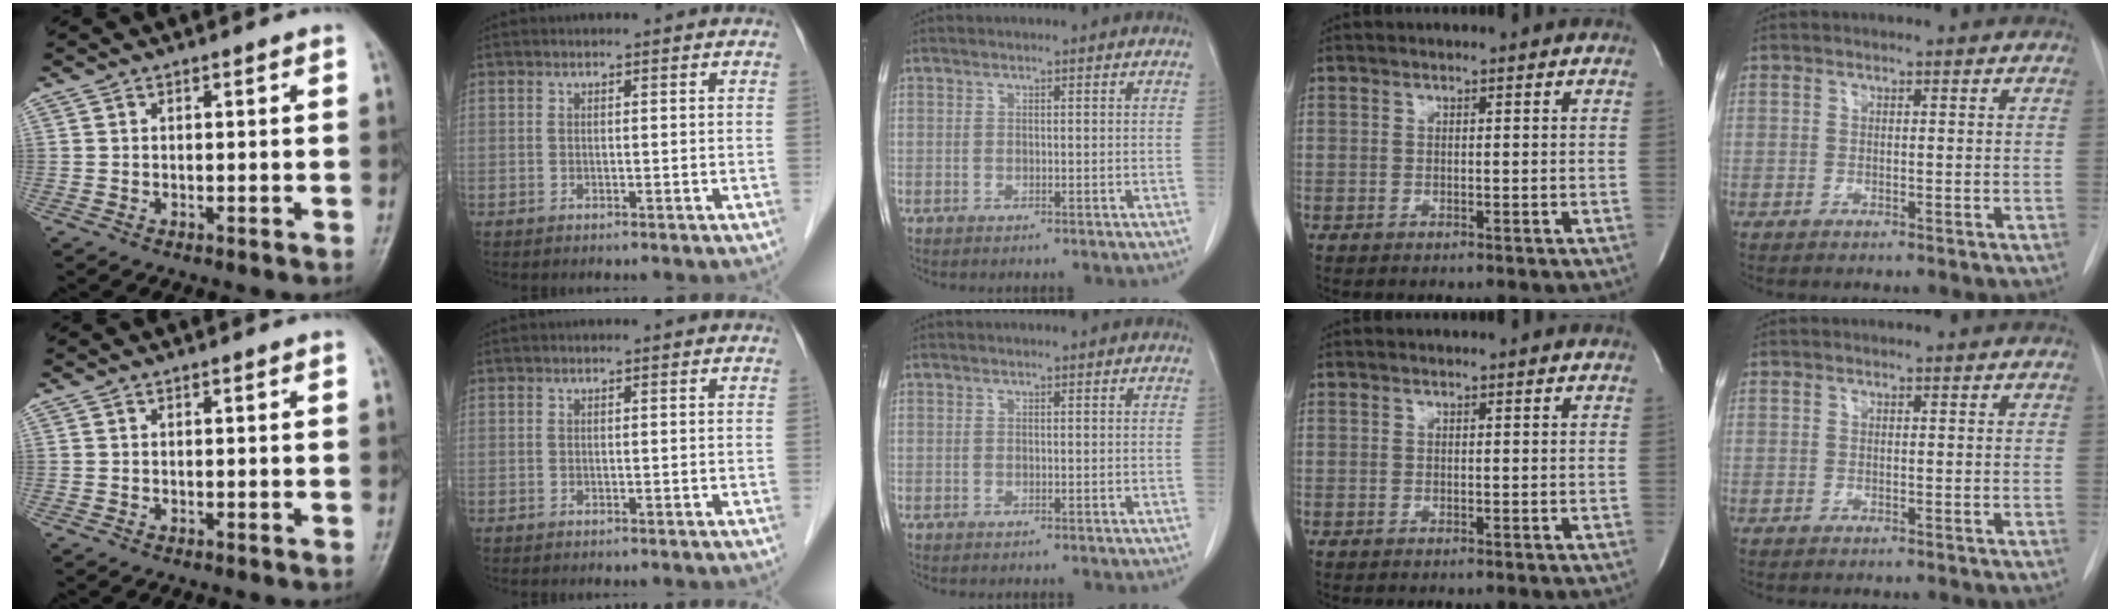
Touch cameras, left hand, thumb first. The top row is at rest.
{}